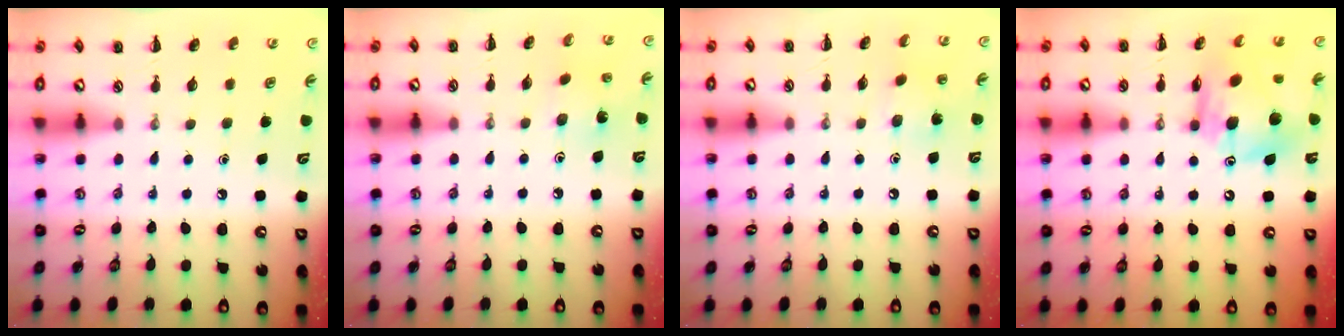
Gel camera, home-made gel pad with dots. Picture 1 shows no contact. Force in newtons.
{"total": 2.1, "press": 1.9, "slide": 0.7}
{"total": 4.6, "press": 4.5, "slide": 1.1}
{"total": 11.6, "press": 11.1, "slide": 3.3}